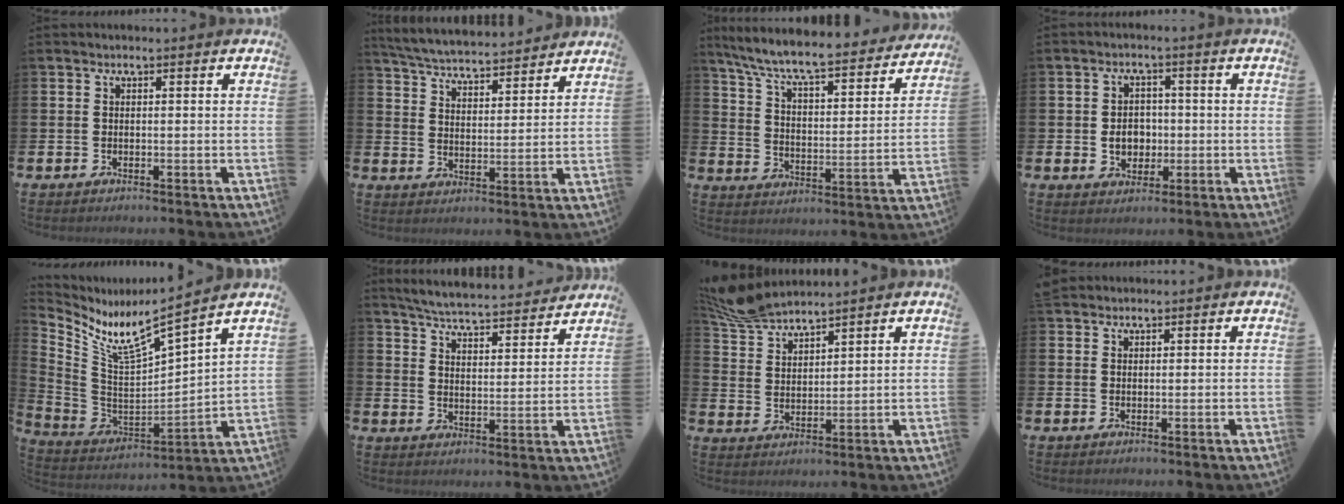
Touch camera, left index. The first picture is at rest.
{"total": 5.5, "force": [5.5, 0.5, 0.8], "torque": [-0.043, -0.042, 0.094]}
{"total": 8.2, "force": [7.5, 1.1, 3.3], "torque": [-0.095, -0.058, 0.122]}
{"total": 4.0, "force": [-0.5, 3.3, 2.1], "torque": [-0.032, 0.002, -0.018]}
{"total": 6.1, "force": [5.3, -0.7, 3.1], "torque": [-0.086, -0.061, 0.079]}
{"total": 5.7, "force": [5.6, 0.3, 1.0], "torque": [-0.044, -0.041, 0.097]}
{"total": 6.2, "force": [6.0, 0.6, 1.0], "torque": [-0.040, -0.028, 0.112]}
{"total": 1.5, "force": [1.4, 0.6, -0.1], "torque": [0.013, -0.001, 0.024]}